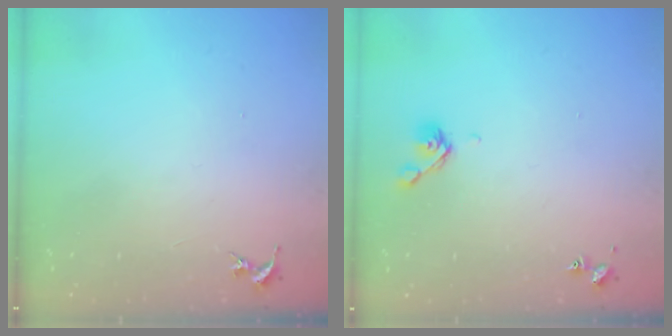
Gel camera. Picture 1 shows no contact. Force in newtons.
{"total": 5.2, "press": 5.1, "slide": 1.0}